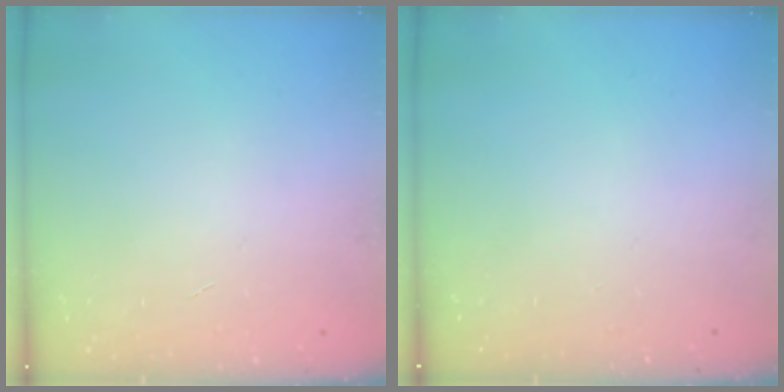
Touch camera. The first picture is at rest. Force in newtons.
{"total": 0.0}